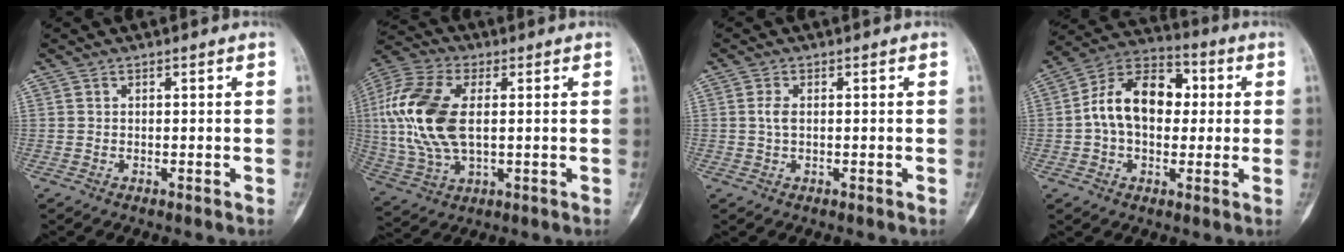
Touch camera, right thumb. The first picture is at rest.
{"total": 18.0, "force": [1.8, 9.8, 14.9], "torque": [-0.333, 0.003, 0.034]}
{"total": 1.9, "force": [0.2, 1.0, 1.7], "torque": [-0.036, 0.002, 0.003]}
{"total": 15.2, "force": [1.2, 10.1, 11.2], "torque": [-0.164, 0.032, 0.009]}